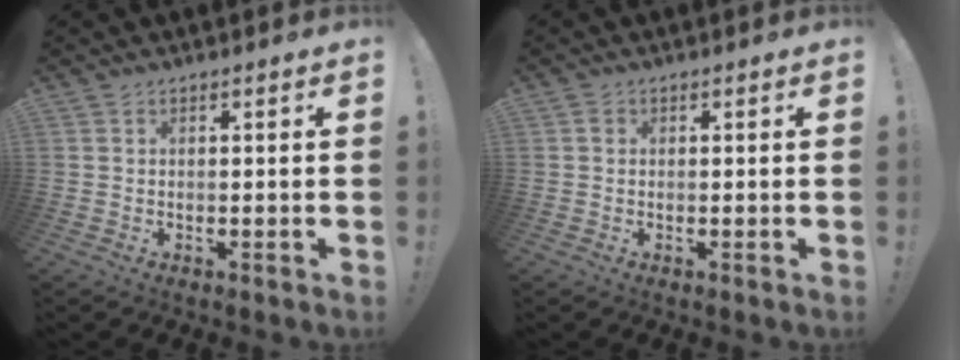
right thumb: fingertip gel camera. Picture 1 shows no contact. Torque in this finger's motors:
{"motor_torque": [0.13, 0.09, 0.04, 0.03, 0.01]}